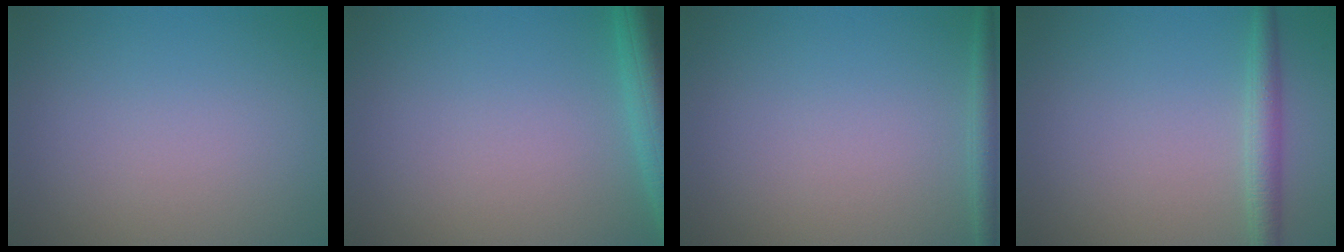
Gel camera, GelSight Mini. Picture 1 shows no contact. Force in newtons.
{"total": 5.1, "press": 5.1, "slide": 0.4}
{"total": 1.4, "press": 1.4, "slide": 0.1}
{"total": 2.3, "press": 2.3, "slide": 0.1}